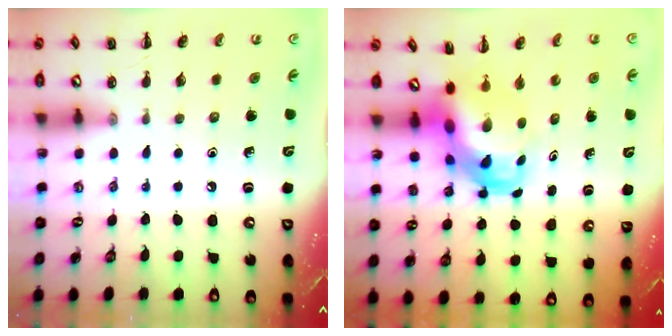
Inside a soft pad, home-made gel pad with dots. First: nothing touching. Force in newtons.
{"total": 5.4, "press": 5.1, "slide": 1.8}